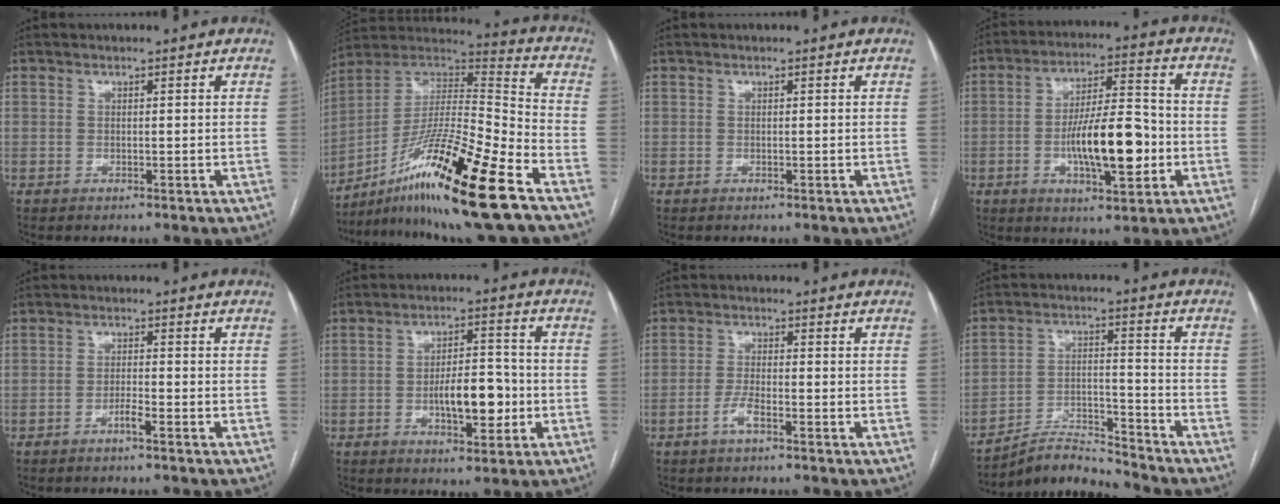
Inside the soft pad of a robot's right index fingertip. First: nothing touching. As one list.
[{"total": 21.2, "force": [-12.7, 0.0, 17.0], "torque": [-0.308, -0.014, -0.226]}, {"total": 0.0}, {"total": 13.3, "force": [-2.9, 3.5, 12.5], "torque": [-0.216, 0.011, -0.044]}, {"total": 2.0, "force": [-1.4, -0.1, 1.5], "torque": [-0.028, 0.001, -0.027]}, {"total": 8.4, "force": [-1.9, 3.1, 7.6], "torque": [-0.125, 0.010, -0.027]}, {"total": 2.9, "force": [-1.7, 0.4, 2.3], "torque": [-0.048, 0.000, -0.035]}, {"total": 7.8, "force": [-7.8, -0.1, 0.3], "torque": [-0.009, 0.019, -0.141]}]